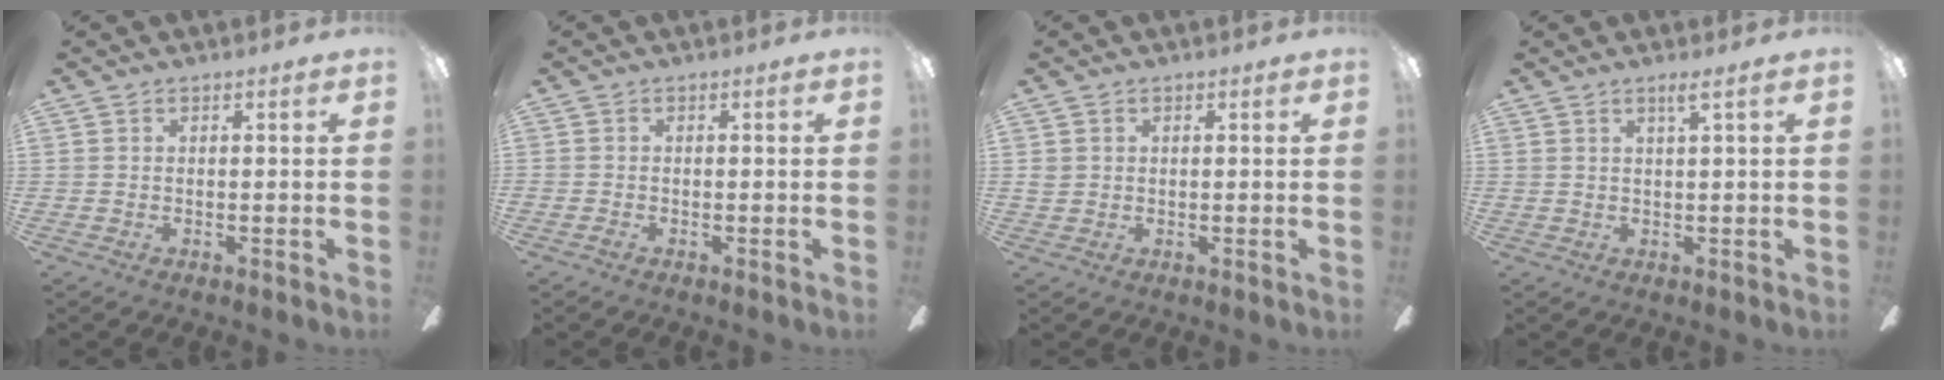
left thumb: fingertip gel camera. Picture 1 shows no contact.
{"total": 0.6, "force": [-0.6, 0.1, 0.1], "torque": [-0.002, -0.001, -0.011]}
{"total": 1.8, "force": [0.7, 1.6, 0.4], "torque": [-0.002, -0.003, 0.014]}
{"total": 2.2, "force": [1.5, -0.5, 1.5], "torque": [-0.033, -0.007, 0.028]}